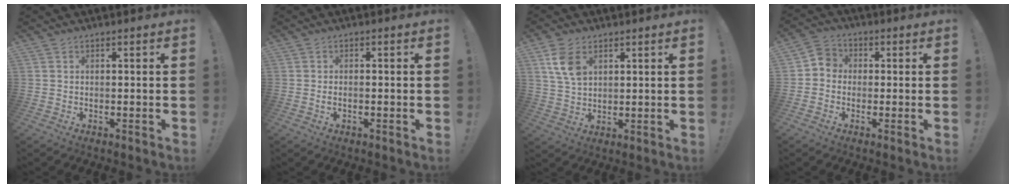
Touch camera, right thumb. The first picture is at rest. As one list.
[{"total": 1.1, "force": [-0.3, 0.4, 1.0], "torque": [-0.018, 0.003, -0.006]}, {"total": 8.5, "force": [3.7, 5.5, 5.4], "torque": [-0.101, -0.004, 0.074]}, {"total": 4.9, "force": [-1.5, 4.3, 1.8], "torque": [-0.045, 0.022, -0.024]}]